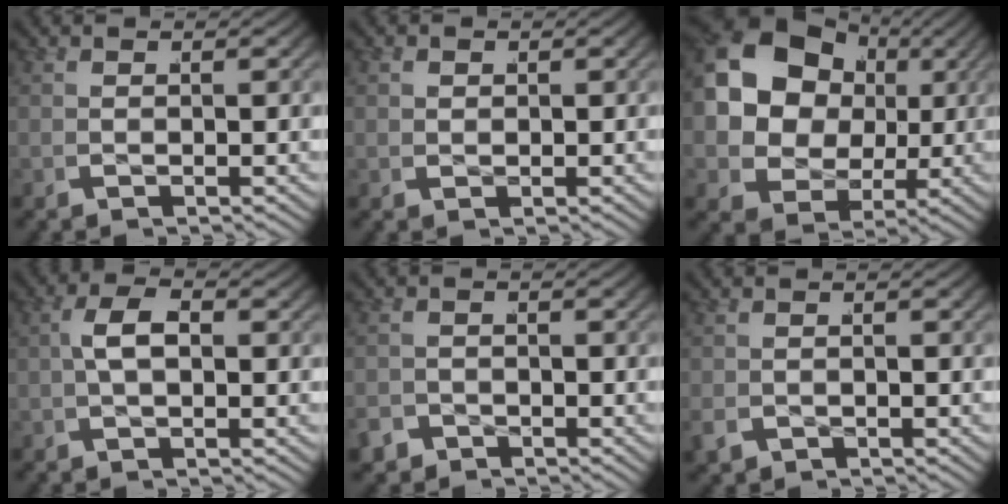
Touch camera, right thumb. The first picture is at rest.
{"total": 1.3, "force": [0.3, 1.1, 0.6], "torque": [-0.009, -0.003, 0.010]}
{"total": 14.5, "force": [1.3, 11.0, 9.3], "torque": [-0.221, -0.040, 0.029]}
{"total": 3.1, "force": [0.2, 1.4, 2.7], "torque": [-0.048, 0.010, 0.001]}
{"total": 2.7, "force": [-2.4, 1.1, -0.4], "torque": [0.011, -0.011, -0.041]}
{"total": 1.8, "force": [-1.2, 1.2, 0.3], "torque": [-0.011, -0.006, -0.018]}